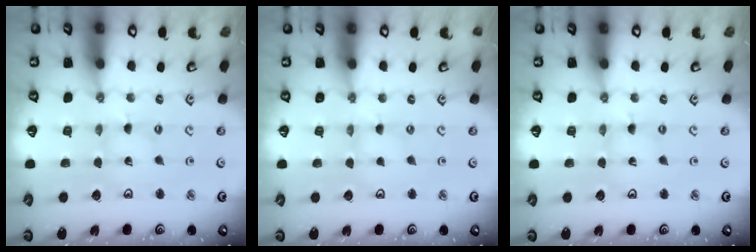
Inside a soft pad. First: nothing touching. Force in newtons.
{"total": 0.0}
{"total": 0.5, "press": 0.5, "slide": 0.2}